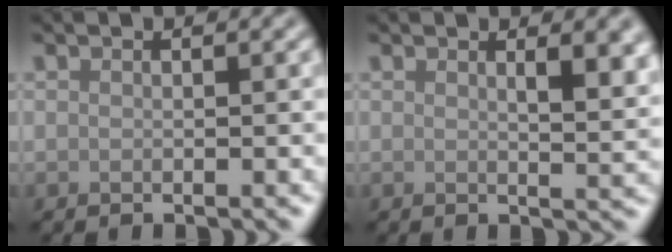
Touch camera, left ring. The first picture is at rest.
{"total": 3.9, "force": [1.6, 1.3, 3.3], "torque": [-0.034, -0.002, 0.025]}